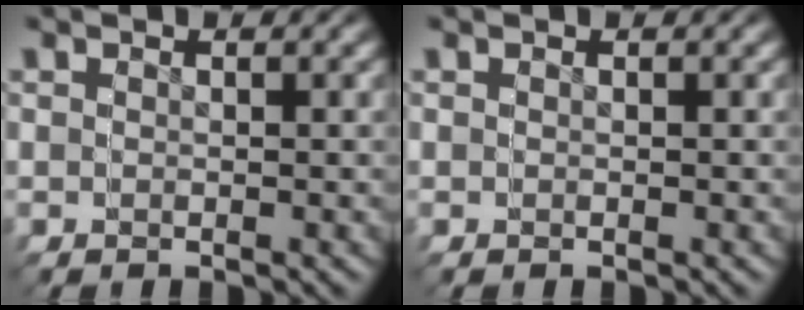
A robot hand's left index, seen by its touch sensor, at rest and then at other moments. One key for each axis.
{"total": 0.0}